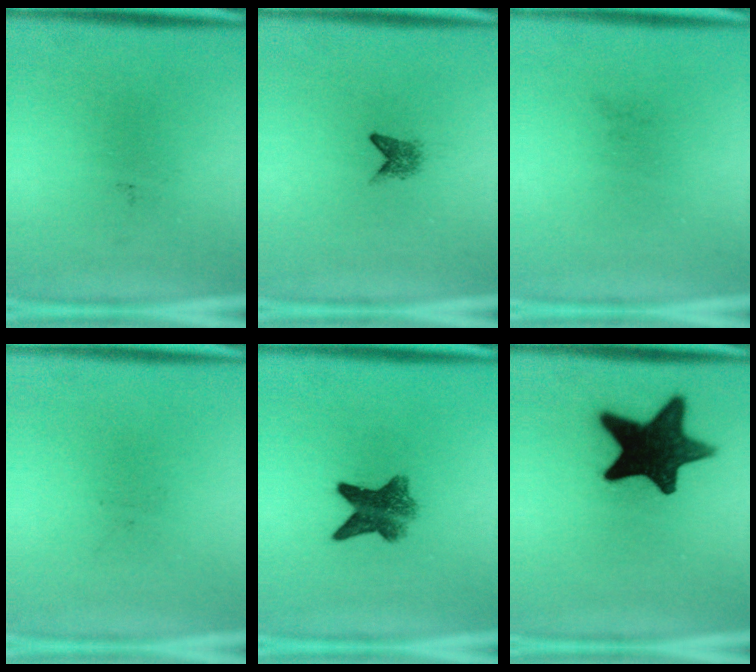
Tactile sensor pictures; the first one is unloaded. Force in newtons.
{"total": 1.8}
{"total": 0.0}
{"total": 0.0}
{"total": 6.9}
{"total": 15.8}